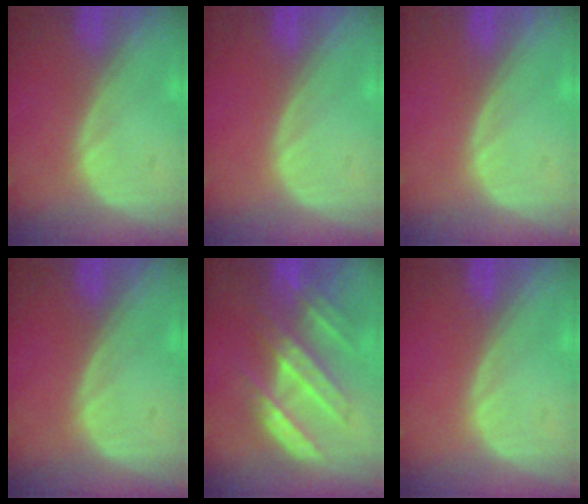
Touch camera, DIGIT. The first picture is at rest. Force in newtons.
{"total": 0.0}
{"total": 0.0}
{"total": 0.0}
{"total": 8.2, "press": 7.8, "slide": 2.5}
{"total": 0.0}